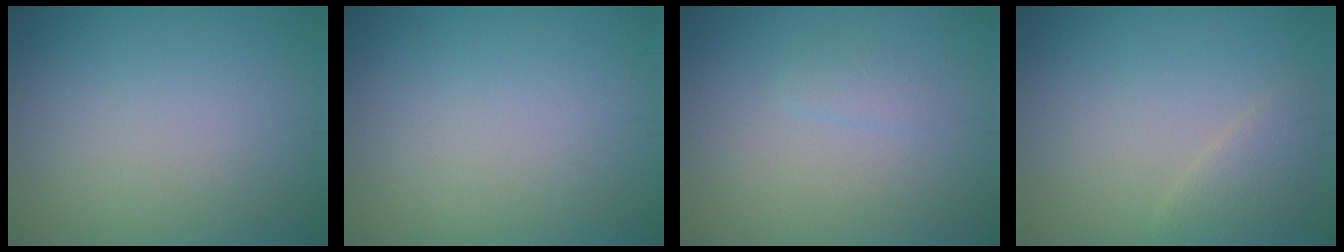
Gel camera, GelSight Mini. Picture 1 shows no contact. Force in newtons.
{"total": 0.0}
{"total": 0.8, "press": 0.8, "slide": 0.1}
{"total": 2.2, "press": 2.1, "slide": 0.1}